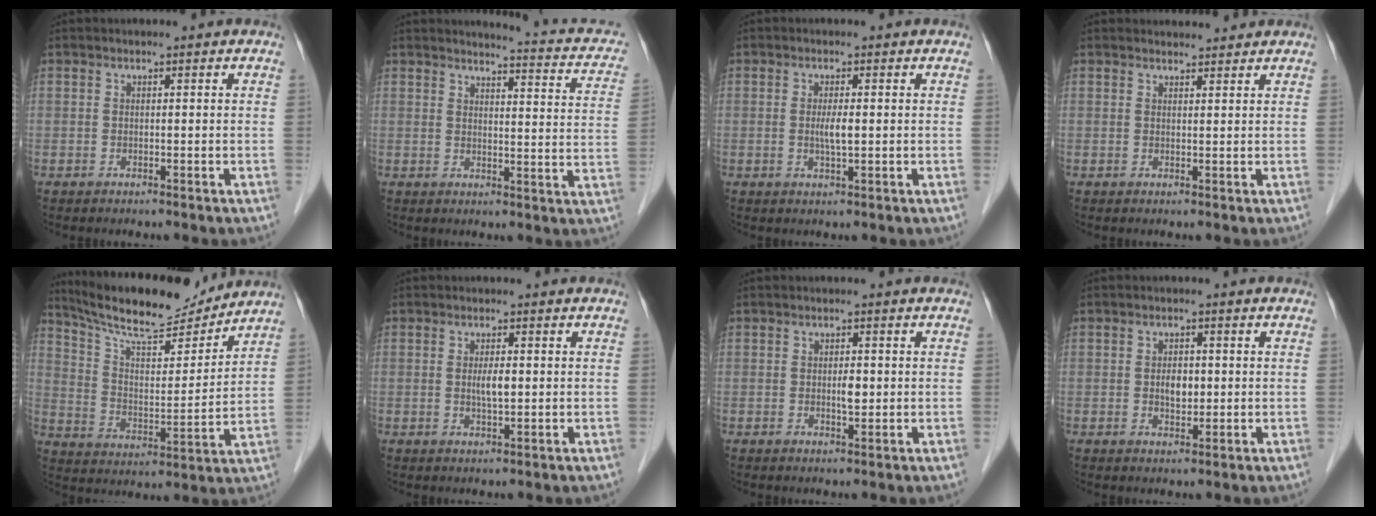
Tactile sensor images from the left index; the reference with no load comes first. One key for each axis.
{"total": 10.8, "fx": 9.5, "fy": 2.2, "fz": 4.6, "tx": -0.046, "ty": -0.018, "tz": 0.084}
{"total": 2.3, "fx": 0.0, "fy": 0.3, "fz": 2.3, "tx": -0.047, "ty": -0.003, "tz": 0.001}
{"total": 2.8, "fx": 2.8, "fy": 0.6, "fz": 0.2, "tx": -0.008, "ty": 0.010, "tz": 0.039}
{"total": 16.0, "fx": 14.6, "fy": 2.4, "fz": 6.1, "tx": -0.110, "ty": 0.001, "tz": 0.246}
{"total": 2.2, "fx": 0.2, "fy": 0.5, "fz": 2.2, "tx": -0.042, "ty": -0.002, "tz": 0.004}
{"total": 1.7, "fx": 0.0, "fy": 0.7, "fz": 1.5, "tx": -0.027, "ty": -0.001, "tz": 0.001}
{"total": 2.7, "fx": 0.0, "fy": 1.6, "fz": 2.1, "tx": -0.038, "ty": 0.000, "tz": 0.002}